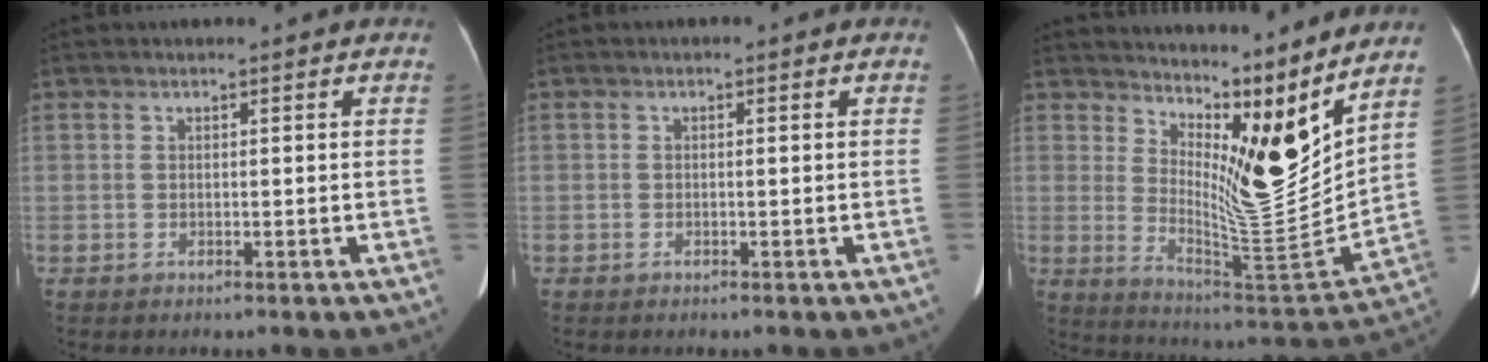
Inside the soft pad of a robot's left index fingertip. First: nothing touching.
{"total": 0.7, "force": [-0.4, 0.6, 0.0], "torque": [-0.003, 0.005, -0.009]}
{"total": 13.5, "force": [10.0, 2.1, 8.8], "torque": [-0.136, -0.034, 0.172]}